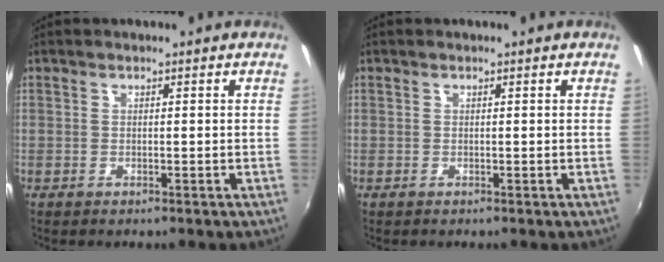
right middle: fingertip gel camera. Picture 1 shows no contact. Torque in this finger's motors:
{"motor_torque": [0.00, 0.00, 0.00, 0.00]}